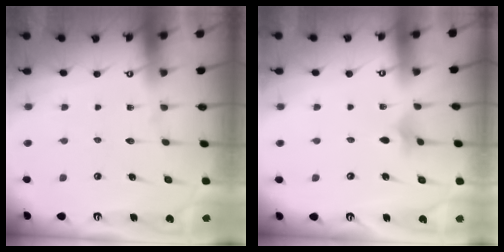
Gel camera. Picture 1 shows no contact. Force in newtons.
{"total": 3.0, "press": 2.9, "slide": 0.8}